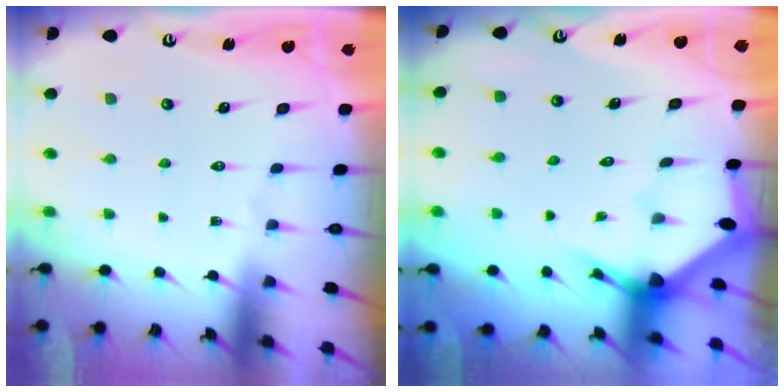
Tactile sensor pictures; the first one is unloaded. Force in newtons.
{"total": 2.8, "press": 2.8, "slide": 0.2}